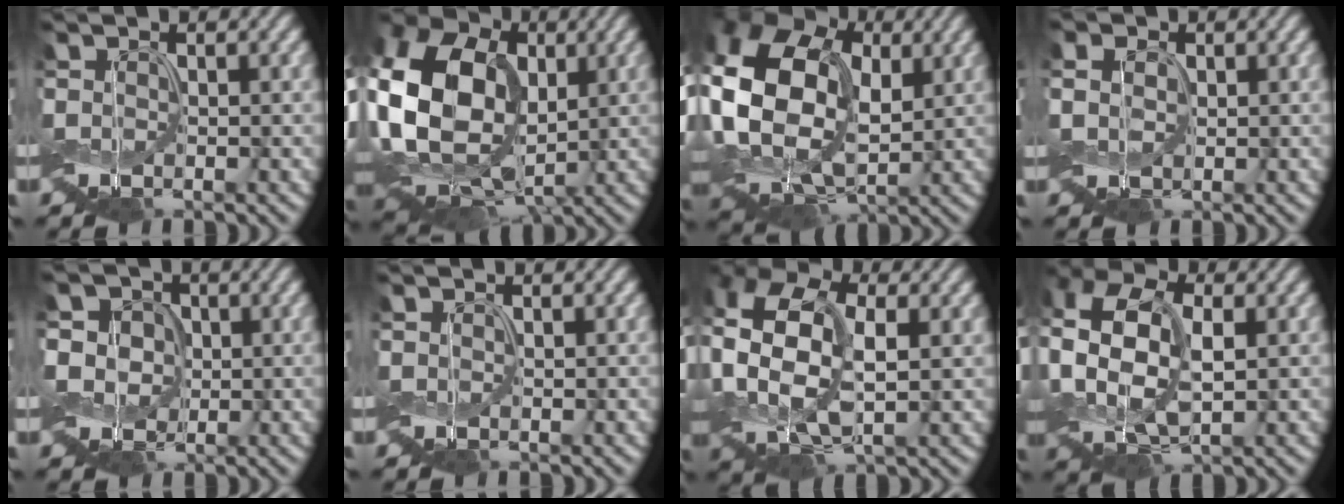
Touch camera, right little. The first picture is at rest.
{"total": 16.5, "force": [1.0, 12.2, 11.1], "torque": [-0.225, 0.012, 0.014]}
{"total": 14.3, "force": [1.7, 10.0, 10.1], "torque": [-0.203, 0.006, 0.035]}
{"total": 1.8, "force": [0.0, 1.4, 1.1], "torque": [-0.026, 0.002, -0.005]}
{"total": 5.6, "force": [0.7, 4.8, 2.7], "torque": [-0.055, 0.021, -0.013]}
{"total": 0.0}
{"total": 10.1, "force": [0.2, 6.3, 8.0], "torque": [-0.187, -0.006, 0.003]}
{"total": 9.3, "force": [-0.6, 6.1, 7.0], "torque": [-0.168, -0.007, -0.009]}